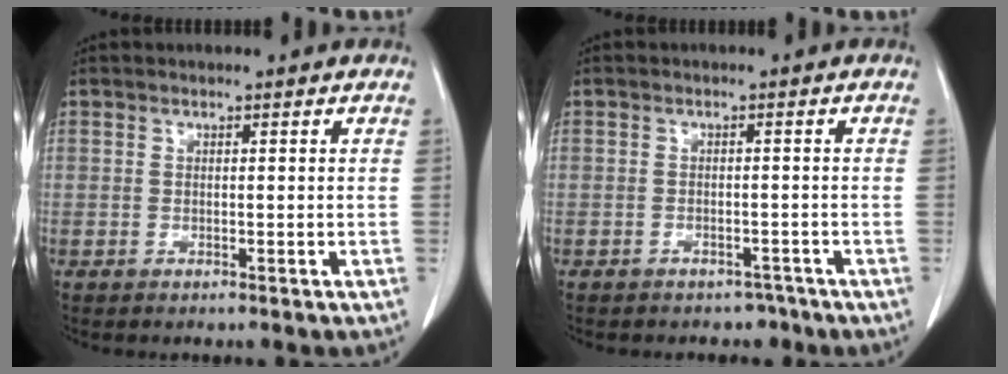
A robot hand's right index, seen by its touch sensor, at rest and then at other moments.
{"total": 2.9, "force": [-2.3, 1.8, 0.1], "torque": [-0.002, 0.008, -0.029]}